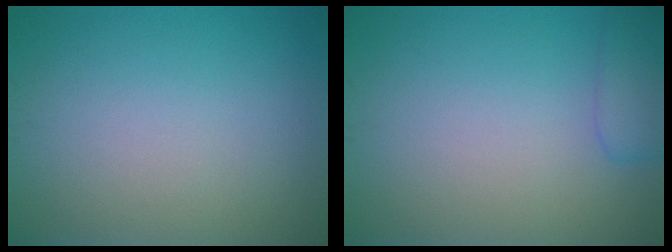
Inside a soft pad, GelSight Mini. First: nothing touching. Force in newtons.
{"total": 2.3, "press": 2.3, "slide": 0.2}